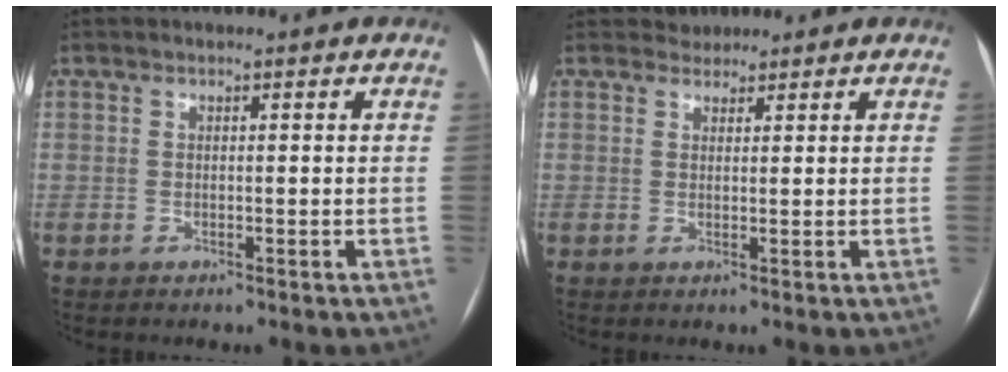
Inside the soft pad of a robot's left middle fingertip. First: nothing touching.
{"total": 1.8, "force": [1.6, 0.8, -0.4], "torque": [0.007, 0.009, 0.023]}